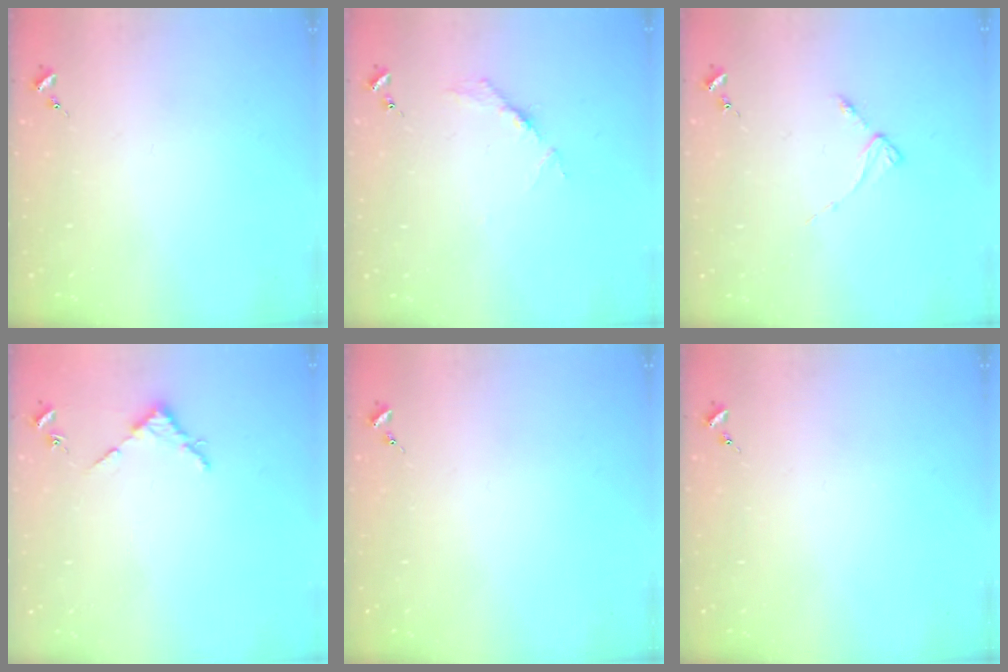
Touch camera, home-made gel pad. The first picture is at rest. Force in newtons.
{"total": 3.6, "press": 3.6, "slide": 0.4}
{"total": 2.9, "press": 2.8, "slide": 0.4}
{"total": 2.7, "press": 2.7, "slide": 0.3}
{"total": 0.0}
{"total": 0.0}